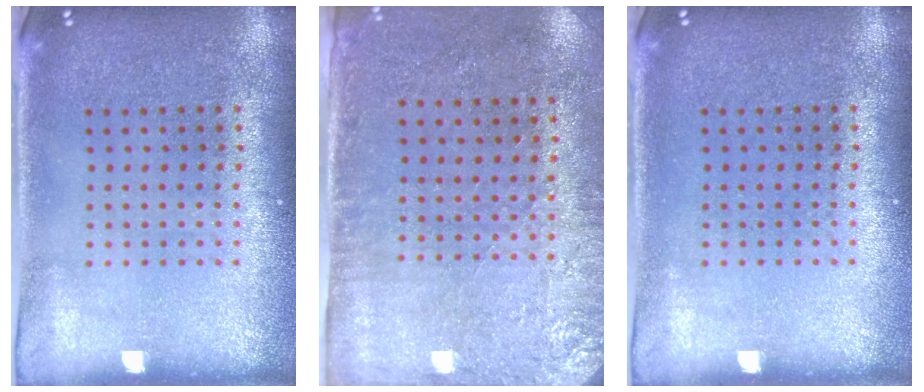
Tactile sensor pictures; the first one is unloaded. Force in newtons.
{"total": 2.8, "press": 2.3, "slide": 1.6}
{"total": 0.0}